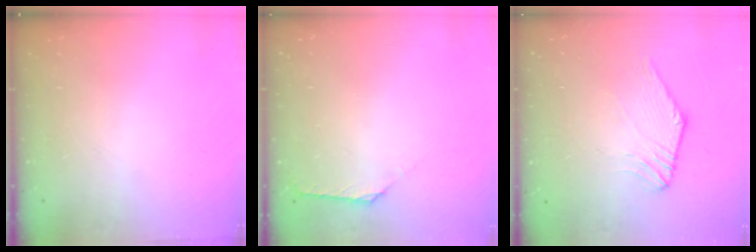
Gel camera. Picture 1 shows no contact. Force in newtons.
{"total": 1.7, "press": 1.6, "slide": 0.6}
{"total": 0.5, "press": 0.5, "slide": 0.3}